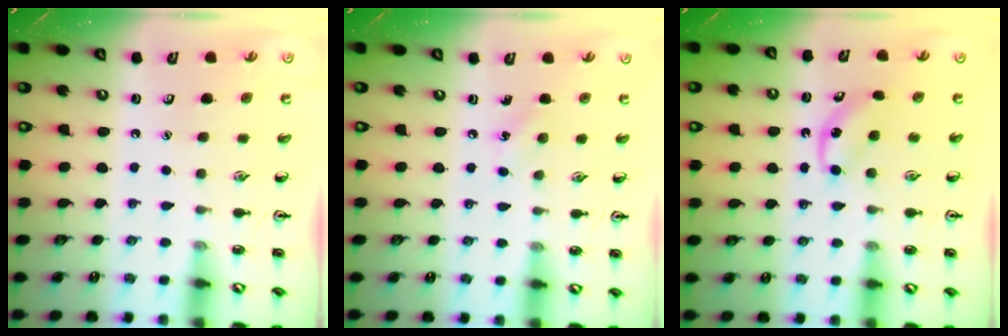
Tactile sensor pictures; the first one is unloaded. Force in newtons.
{"total": 5.4, "press": 5.0, "slide": 1.8}
{"total": 4.5, "press": 4.2, "slide": 1.4}